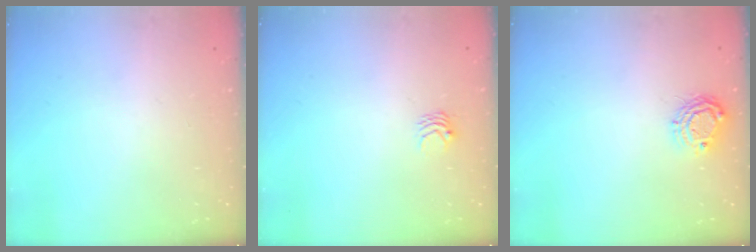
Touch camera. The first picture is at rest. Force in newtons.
{"total": 3.0, "press": 3.0, "slide": 0.3}
{"total": 7.1, "press": 7.0, "slide": 0.7}